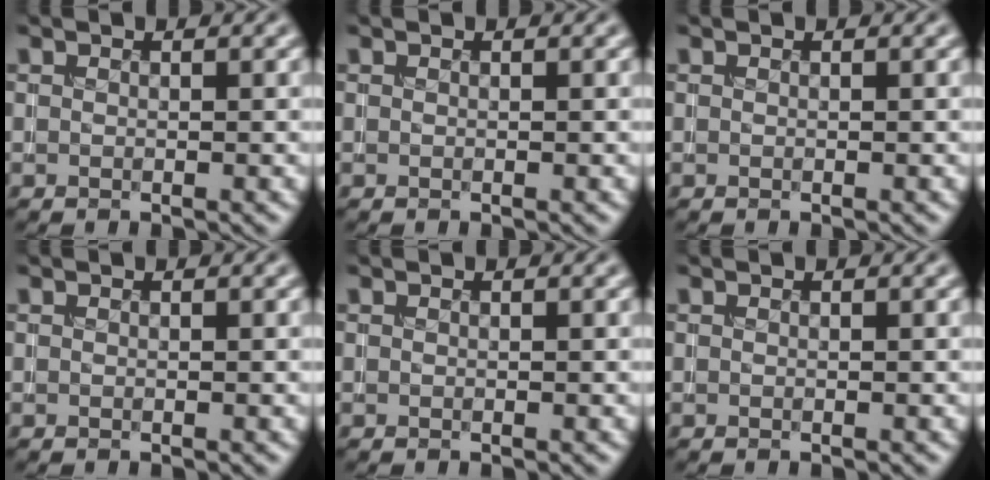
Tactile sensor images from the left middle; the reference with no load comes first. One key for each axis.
{"total": 0.0}
{"total": 0.0}
{"total": 0.0}
{"total": 0.0}
{"total": 0.0}